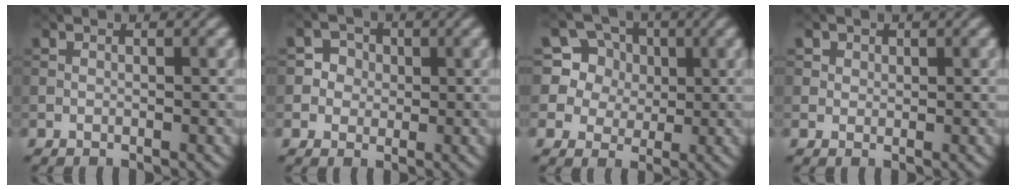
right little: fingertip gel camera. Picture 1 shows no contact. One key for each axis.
{"total": 2.4, "fx": 0.1, "fy": 2.3, "fz": 0.4, "tx": 0.000, "ty": -0.001, "tz": 0.010}
{"total": 9.4, "fx": 4.1, "fy": 7.8, "fz": 3.2, "tx": -0.090, "ty": 0.021, "tz": 0.067}
{"total": 0.7, "fx": 0.3, "fy": 0.6, "fz": -0.2, "tx": 0.003, "ty": -0.006, "tz": 0.019}